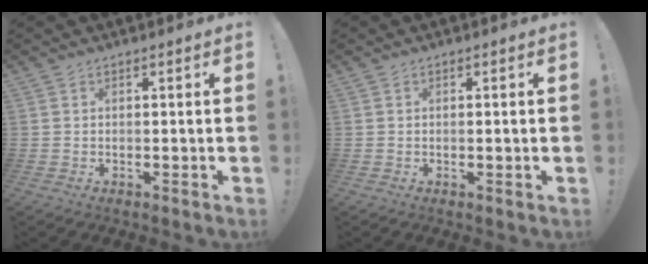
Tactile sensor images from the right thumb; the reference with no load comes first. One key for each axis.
{"total": 0.8, "fx": -0.1, "fy": -0.2, "fz": 0.7, "tx": -0.005, "ty": -0.004, "tz": -0.004}